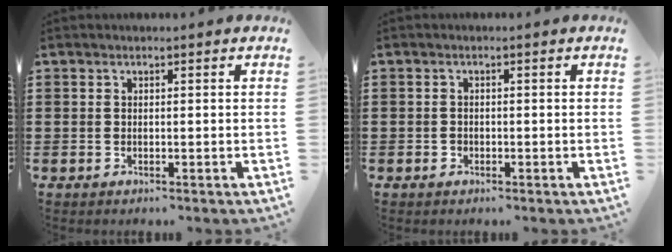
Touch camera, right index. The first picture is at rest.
{"total": 0.9, "force": [-0.5, 0.7, 0.2], "torque": [-0.005, 0.002, -0.012]}